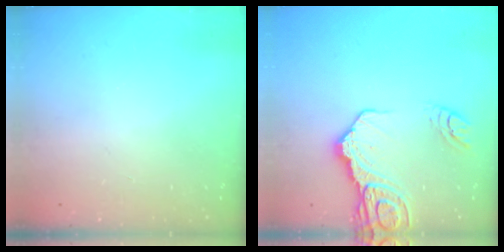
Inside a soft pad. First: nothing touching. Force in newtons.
{"total": 16.0, "press": 15.9, "slide": 1.8}